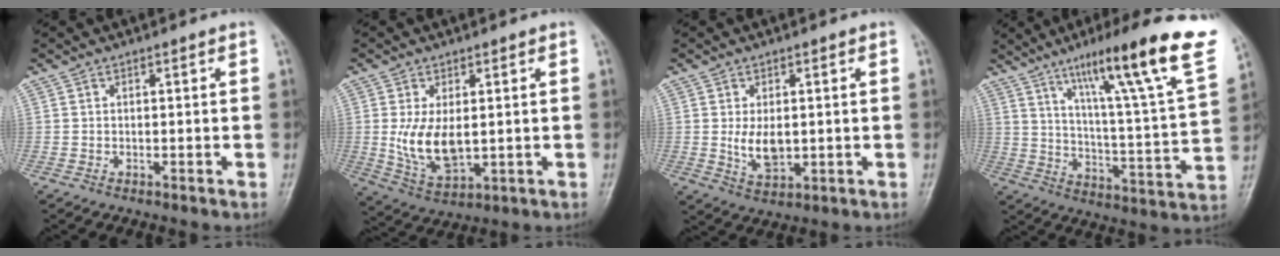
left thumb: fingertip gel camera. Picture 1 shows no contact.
{"total": 8.8, "force": [0.5, 4.9, 7.3], "torque": [-0.131, -0.017, 0.023]}
{"total": 5.4, "force": [0.2, 3.3, 4.3], "torque": [-0.068, -0.012, 0.013]}
{"total": 24.7, "force": [15.0, 2.1, 19.5], "torque": [-0.272, -0.051, 0.224]}